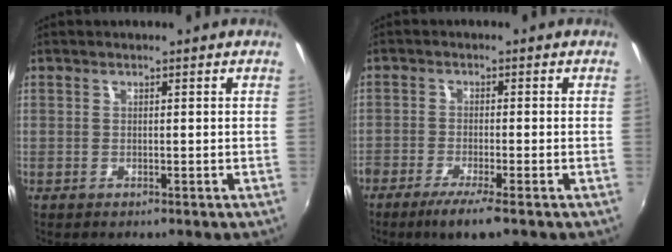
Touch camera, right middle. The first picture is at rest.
{"total": 5.2, "force": [-3.6, 0.3, 3.7], "torque": [-0.086, -0.012, -0.067]}